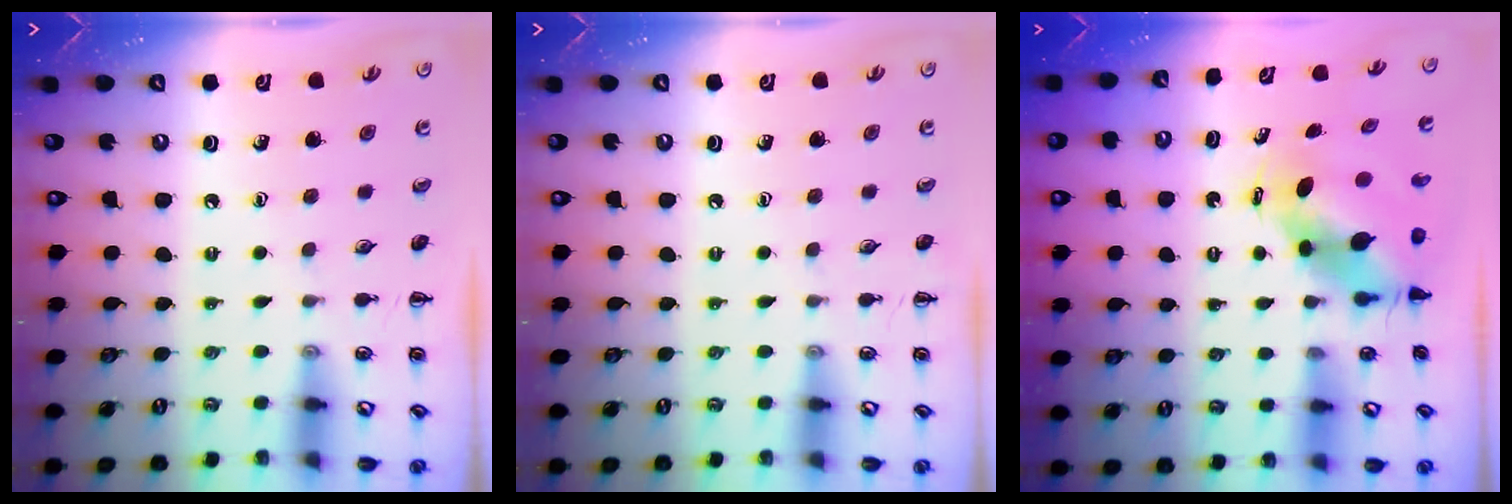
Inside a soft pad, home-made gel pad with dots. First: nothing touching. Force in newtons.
{"total": 0.0}
{"total": 5.8, "press": 5.6, "slide": 1.4}